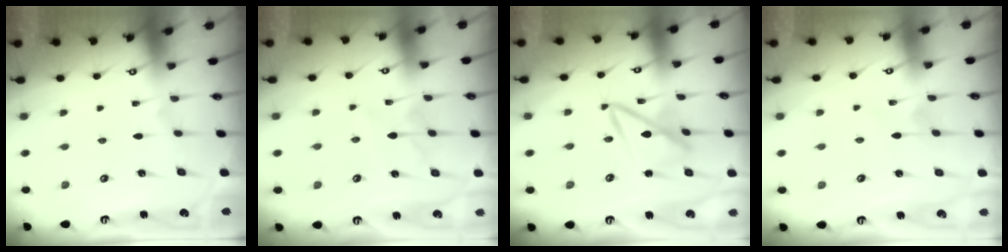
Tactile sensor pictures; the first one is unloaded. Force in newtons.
{"total": 5.6, "press": 5.6, "slide": 0.5}
{"total": 9.2, "press": 9.2, "slide": 0.7}
{"total": 3.1, "press": 3.1, "slide": 0.4}